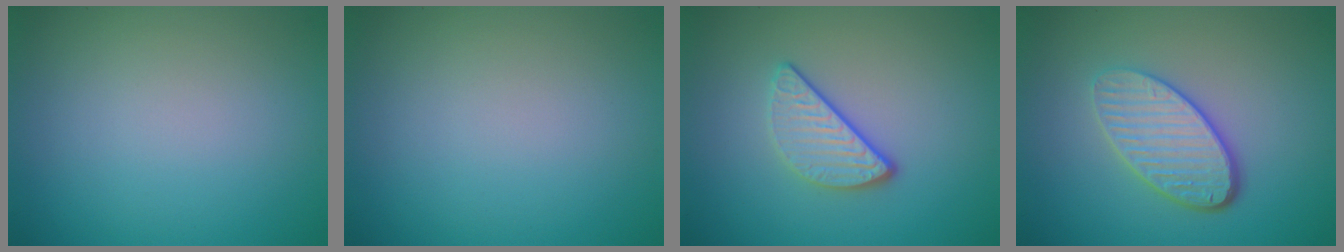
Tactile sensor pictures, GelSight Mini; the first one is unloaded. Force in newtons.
{"total": 0.0}
{"total": 2.9, "press": 2.4, "slide": 1.6}
{"total": 4.7, "press": 3.5, "slide": 3.1}